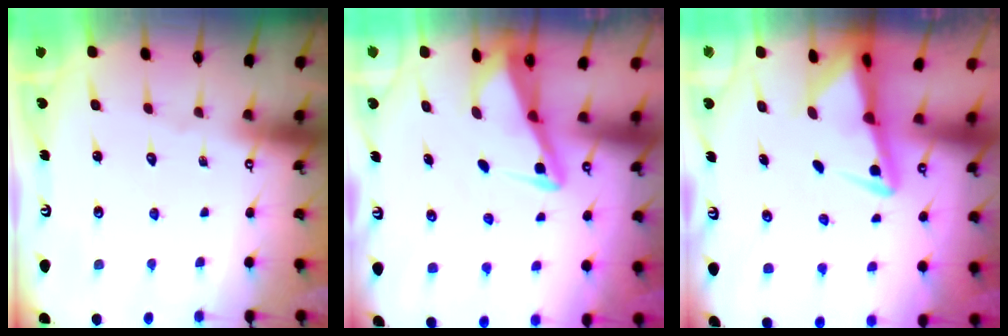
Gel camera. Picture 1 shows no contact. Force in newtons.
{"total": 2.9, "press": 2.9, "slide": 0.3}
{"total": 3.1, "press": 3.1, "slide": 0.6}